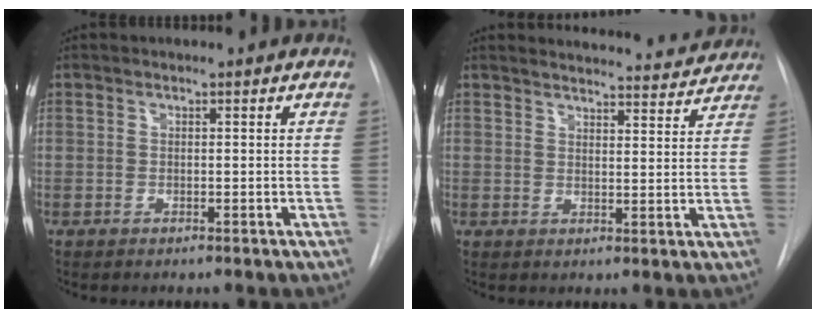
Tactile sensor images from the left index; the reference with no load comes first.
{"total": 13.3, "force": [13.0, 2.0, 2.1], "torque": [-0.010, -0.013, 0.145]}